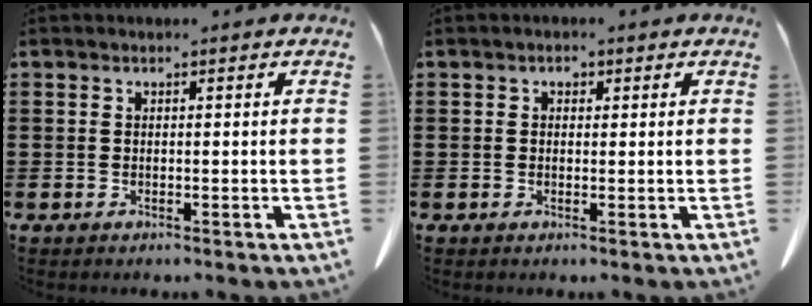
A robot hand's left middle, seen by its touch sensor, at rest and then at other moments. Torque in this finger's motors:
{"motor_torque": [-0.10, 0.14, -0.01, 0.01]}